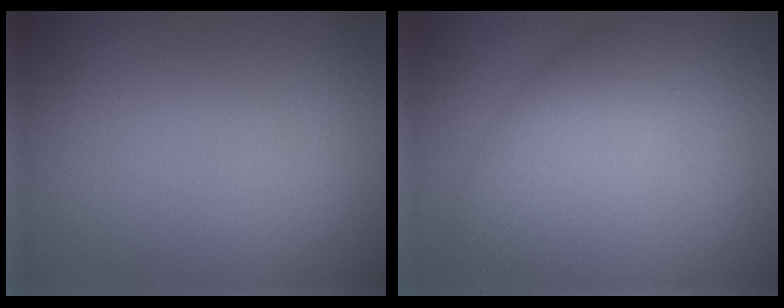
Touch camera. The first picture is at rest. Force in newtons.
{"total": 4.3, "press": 4.3, "slide": 0.4}